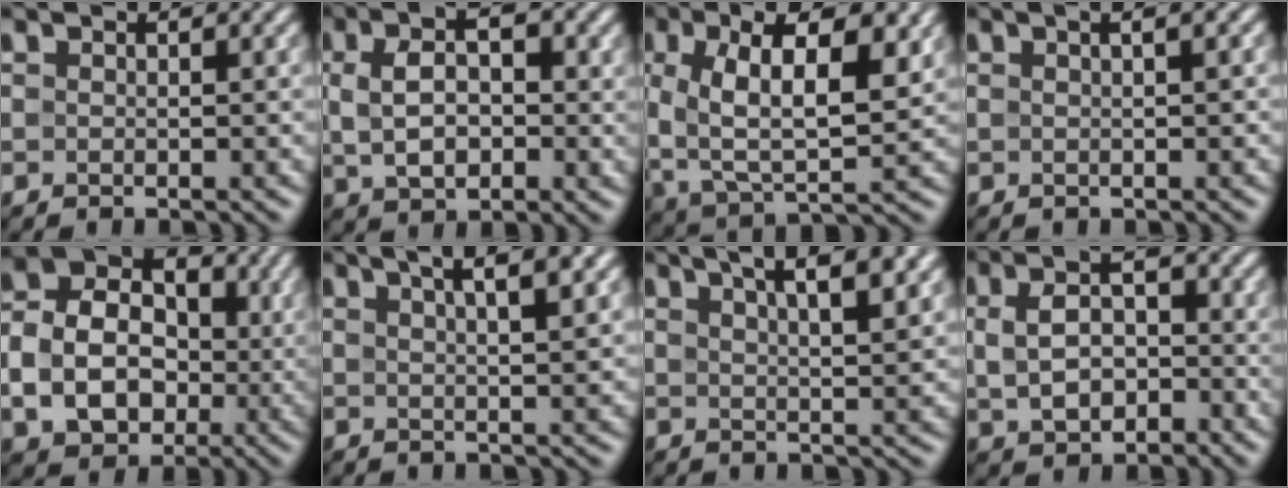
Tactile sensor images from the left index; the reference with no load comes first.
{"total": 5.8, "force": [0.6, 3.5, 4.6], "torque": [-0.073, 0.005, 0.010]}
{"total": 10.0, "force": [1.9, 4.8, 8.5], "torque": [-0.161, -0.005, 0.029]}
{"total": 4.0, "force": [1.7, 1.9, 3.1], "torque": [-0.010, 0.026, -0.008]}
{"total": 9.9, "force": [-1.1, 7.9, 5.9], "torque": [-0.104, -0.011, -0.027]}
{"total": 7.2, "force": [4.2, 2.4, 5.4], "torque": [-0.043, 0.034, 0.030]}
{"total": 8.3, "force": [5.0, 2.6, 6.1], "torque": [-0.051, 0.033, 0.044]}
{"total": 5.0, "force": [-0.1, 3.3, 3.7], "torque": [-0.063, 0.001, -0.003]}